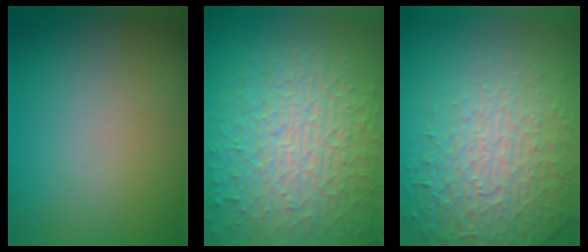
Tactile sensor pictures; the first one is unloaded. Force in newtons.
{"total": 10.1, "press": 6.6, "slide": 7.6}
{"total": 8.4, "press": 5.7, "slide": 6.2}